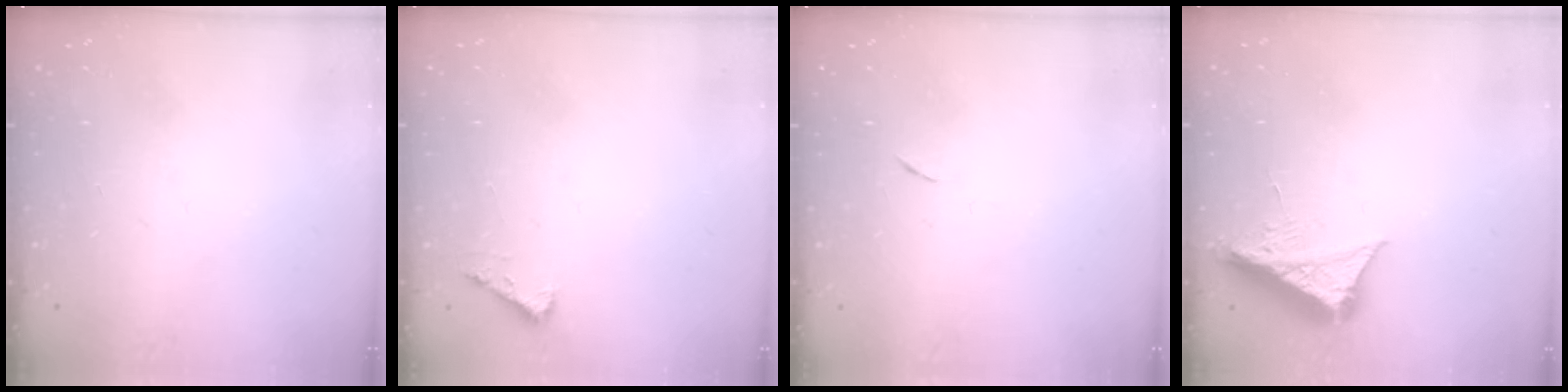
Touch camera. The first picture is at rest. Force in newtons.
{"total": 2.3, "press": 2.3, "slide": 0.3}
{"total": 3.8, "press": 3.7, "slide": 0.7}
{"total": 8.2, "press": 8.2, "slide": 0.3}